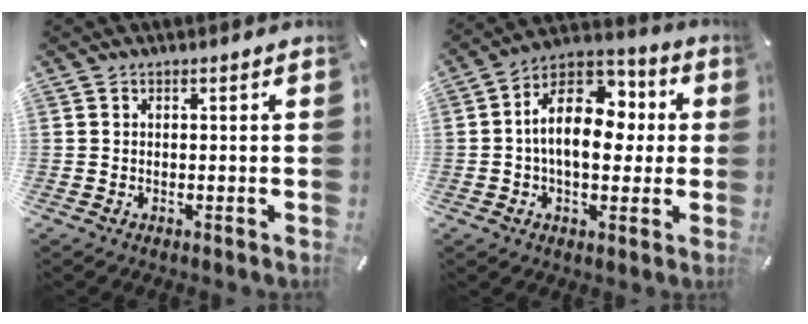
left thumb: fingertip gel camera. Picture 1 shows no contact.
{"total": 16.2, "force": [1.1, 10.5, 12.2], "torque": [-0.200, 0.003, 0.021]}